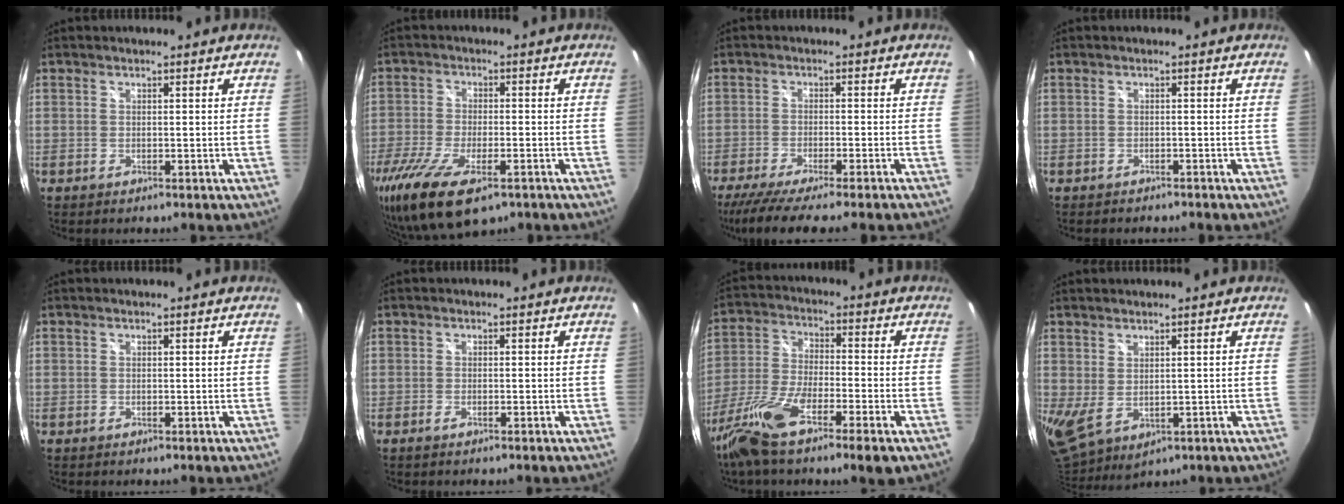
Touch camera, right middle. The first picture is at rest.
{"total": 18.1, "force": [-11.0, 7.0, 12.6], "torque": [-0.279, -0.071, -0.186]}
{"total": 10.2, "force": [-8.6, -1.0, 5.4], "torque": [-0.113, -0.037, -0.138]}
{"total": 1.8, "force": [-1.7, 0.5, 0.4], "torque": [-0.012, -0.008, -0.024]}
{"total": 0.0}
{"total": 1.0, "force": [-0.8, 0.0, 0.6], "torque": [-0.014, -0.001, -0.016]}
{"total": 14.4, "force": [-8.9, 2.9, 10.9], "torque": [-0.231, -0.034, -0.174]}
{"total": 5.9, "force": [1.7, 3.0, 4.8], "torque": [-0.085, -0.013, 0.044]}